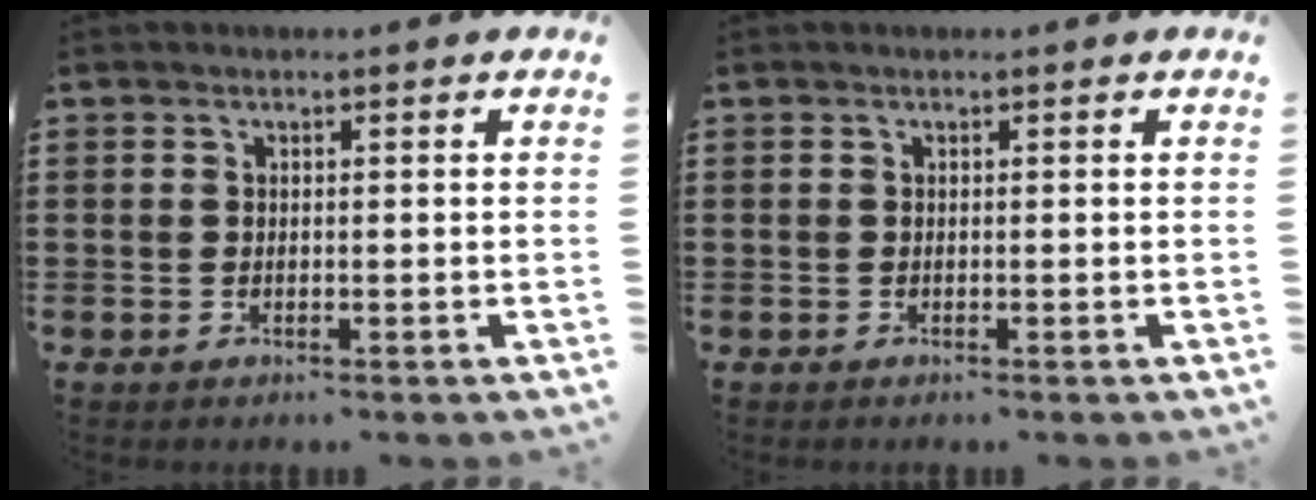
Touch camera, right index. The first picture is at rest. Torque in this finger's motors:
{"motor_torque": [0.16, 0.36, 0.02, 0.02]}